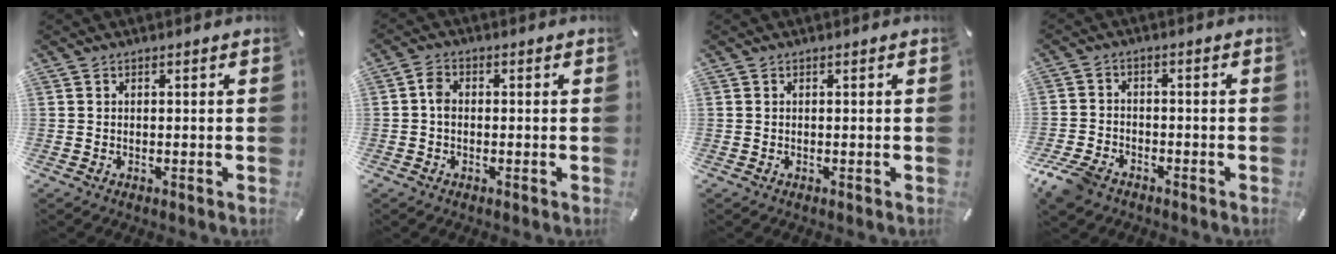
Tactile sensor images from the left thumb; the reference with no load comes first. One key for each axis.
{"total": 3.0, "fx": -0.3, "fy": 2.0, "fz": 2.1, "tx": -0.039, "ty": 0.006, "tz": -0.004}
{"total": 0.0}
{"total": 6.3, "fx": -4.6, "fy": 3.6, "fz": 2.4, "tx": -0.064, "ty": 0.017, "tz": -0.092}